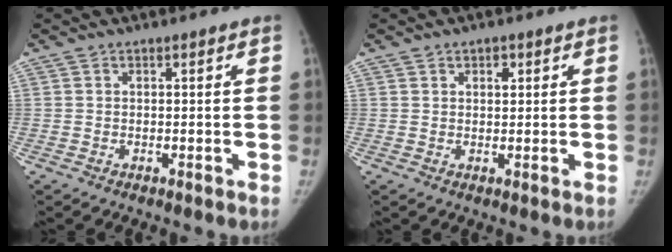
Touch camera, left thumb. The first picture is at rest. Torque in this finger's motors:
{"motor_torque": [-0.18, -0.07, -0.45, 0.31, -0.02]}